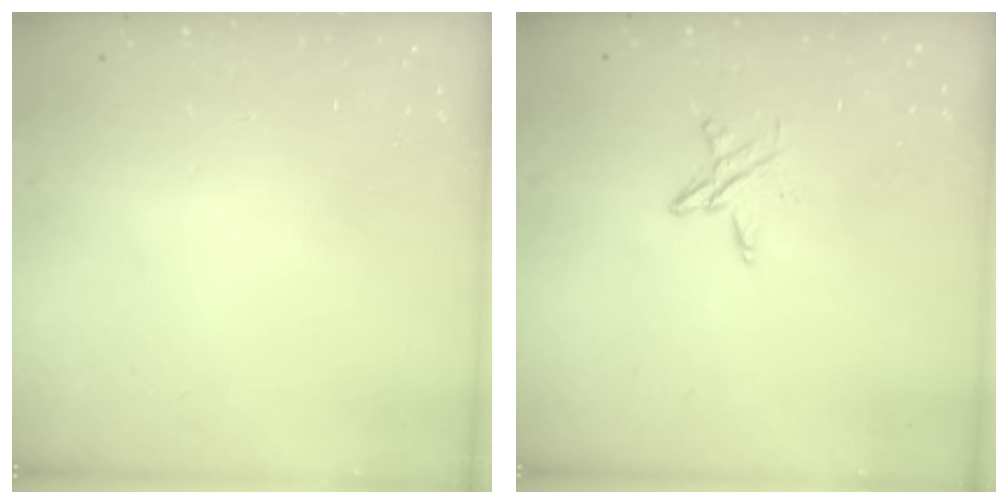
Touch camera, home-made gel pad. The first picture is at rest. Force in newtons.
{"total": 4.9, "press": 4.8, "slide": 0.5}